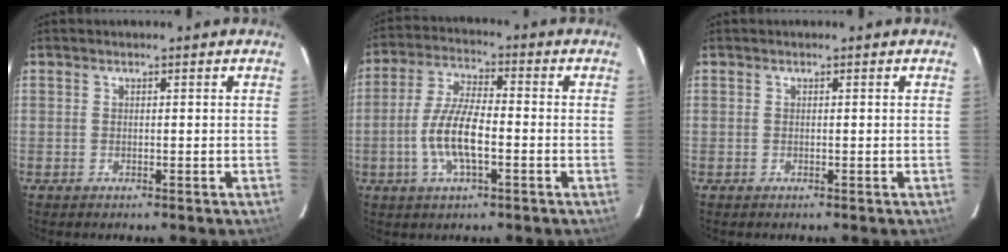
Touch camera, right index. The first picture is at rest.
{"total": 9.9, "force": [-2.8, 3.1, 9.0], "torque": [-0.183, 0.004, -0.055]}
{"total": 0.0}